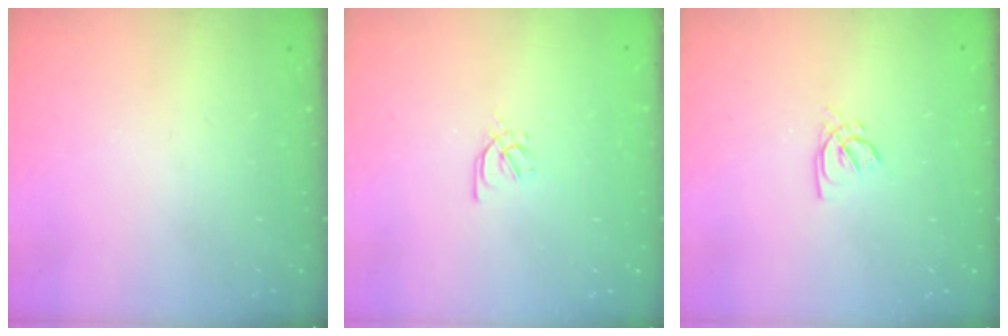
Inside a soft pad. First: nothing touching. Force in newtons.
{"total": 2.4, "press": 2.3, "slide": 0.6}
{"total": 2.6, "press": 2.6, "slide": 0.2}